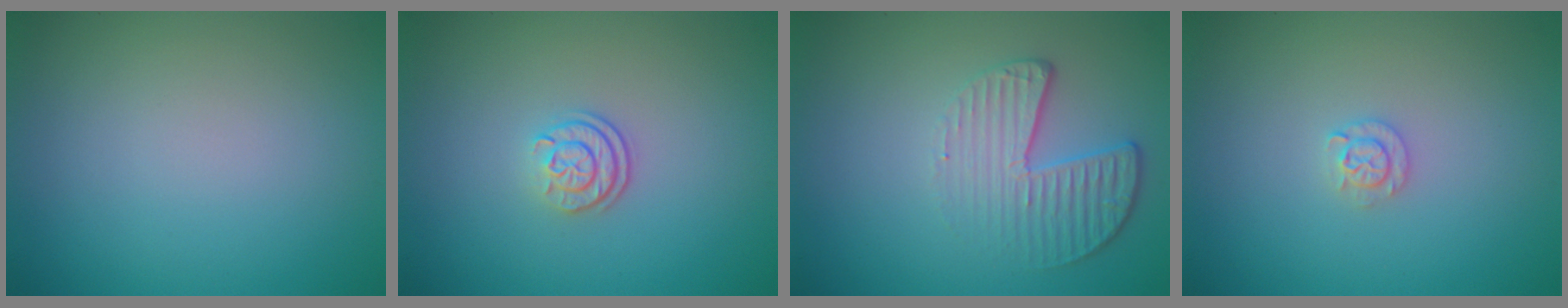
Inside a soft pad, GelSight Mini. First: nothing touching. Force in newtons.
{"total": 2.3, "press": 1.7, "slide": 1.5}
{"total": 3.5, "press": 2.6, "slide": 2.4}
{"total": 1.3, "press": 1.3, "slide": 0.2}